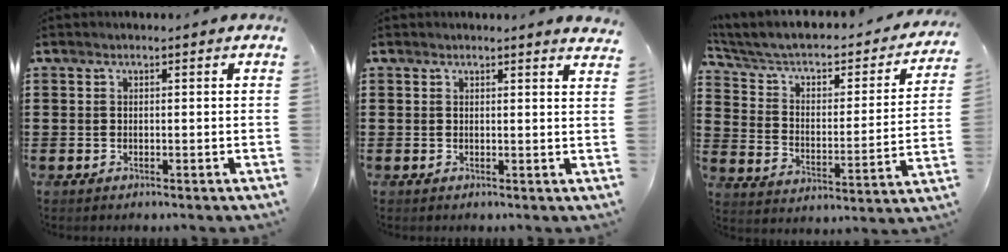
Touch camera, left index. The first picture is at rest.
{"total": 1.4, "force": [1.3, -0.1, 0.4], "torque": [-0.004, -0.004, 0.024]}
{"total": 4.8, "force": [3.2, 2.5, 2.7], "torque": [-0.070, -0.027, 0.046]}